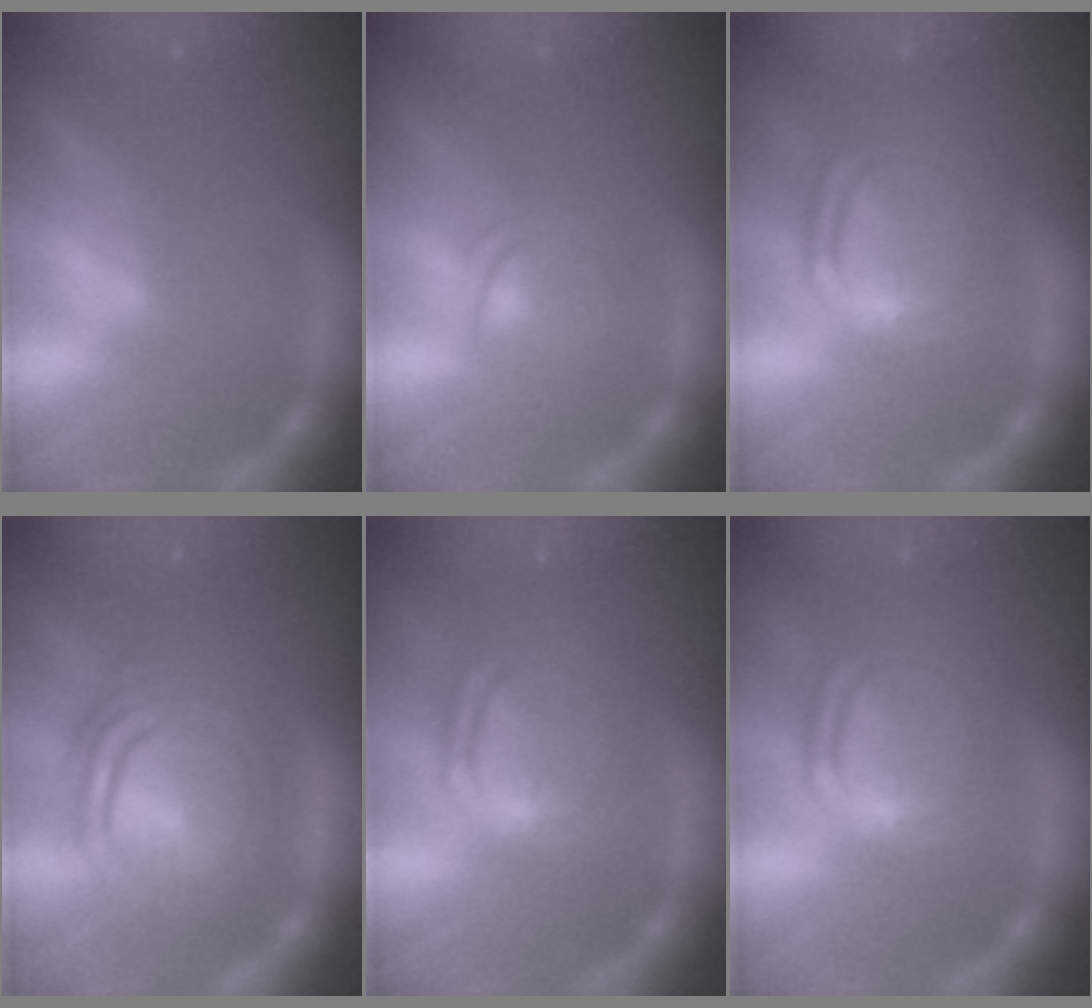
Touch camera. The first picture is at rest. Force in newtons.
{"total": 2.4}
{"total": 8.0}
{"total": 10.0}
{"total": 7.6}
{"total": 8.0}